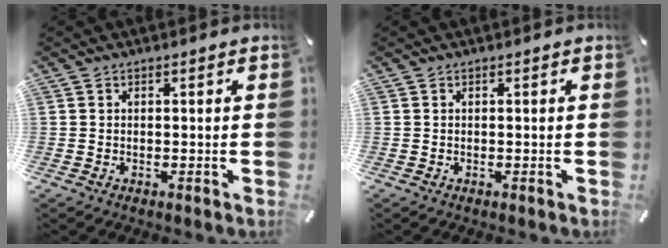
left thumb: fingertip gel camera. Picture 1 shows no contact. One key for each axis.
{"total": 0.0}